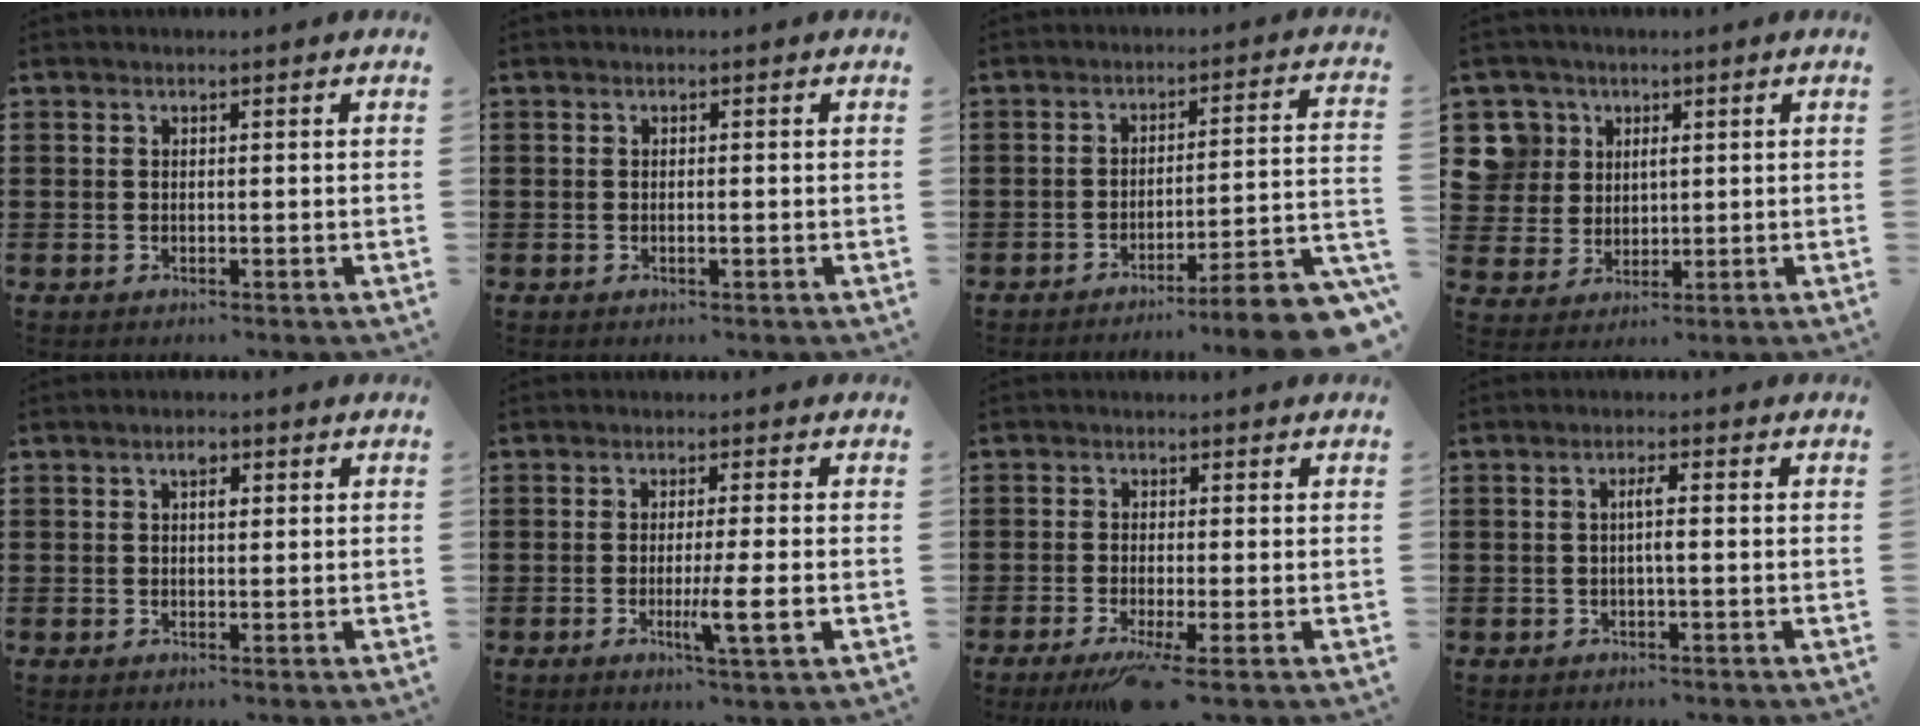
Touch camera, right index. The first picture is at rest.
{"total": 0.6, "force": [-0.2, 0.1, 0.5], "torque": [-0.009, -0.003, -0.003]}
{"total": 6.3, "force": [-5.2, -0.3, 3.7], "torque": [-0.057, -0.015, -0.100]}
{"total": 6.5, "force": [2.4, 5.9, 0.8], "torque": [-0.059, 0.013, 0.047]}
{"total": 2.1, "force": [0.8, 1.1, 1.6], "torque": [-0.028, 0.004, 0.011]}
{"total": 5.9, "force": [-1.5, 0.0, 5.7], "torque": [-0.093, -0.016, -0.025]}
{"total": 4.2, "force": [-2.0, 0.1, 3.7], "torque": [-0.074, -0.019, -0.034]}
{"total": 2.1, "force": [-0.2, 0.2, 2.1], "torque": [-0.039, 0.000, -0.005]}